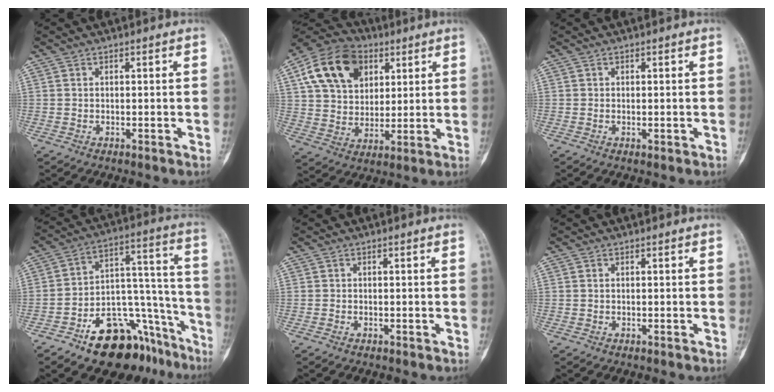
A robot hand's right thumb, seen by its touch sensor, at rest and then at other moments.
{"total": 17.0, "force": [6.5, 12.2, 9.9], "torque": [-0.157, -0.004, 0.113]}
{"total": 0.8, "force": [-0.2, 0.4, 0.7], "torque": [-0.012, 0.000, -0.001]}
{"total": 20.5, "force": [-12.8, 10.8, 11.7], "torque": [-0.111, 0.122, -0.192]}
{"total": 0.0}
{"total": 0.0}